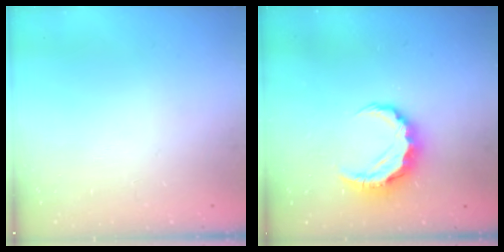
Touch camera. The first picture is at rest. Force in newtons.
{"total": 8.3, "press": 8.2, "slide": 1.4}